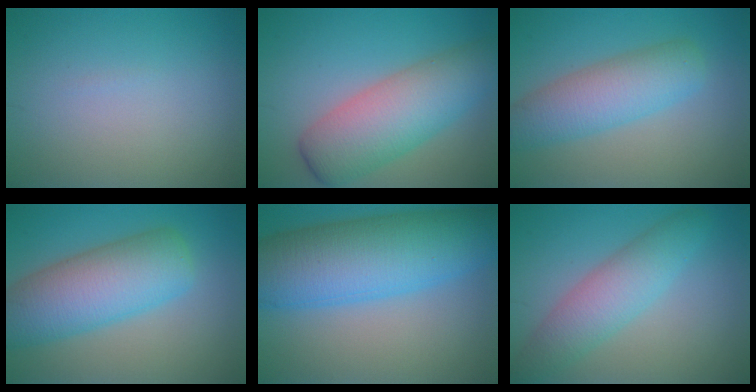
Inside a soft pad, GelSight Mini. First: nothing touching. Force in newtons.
{"total": 7.7, "press": 7.7, "slide": 0.3}
{"total": 5.6, "press": 5.6, "slide": 0.2}
{"total": 8.6, "press": 8.6, "slide": 0.2}
{"total": 11.7, "press": 11.7, "slide": 0.2}
{"total": 4.7, "press": 4.7, "slide": 0.1}